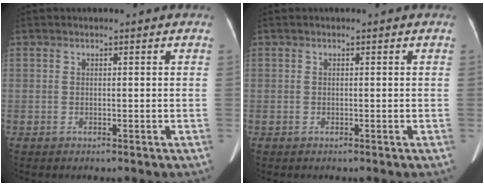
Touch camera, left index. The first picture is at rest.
{"total": 0.0}